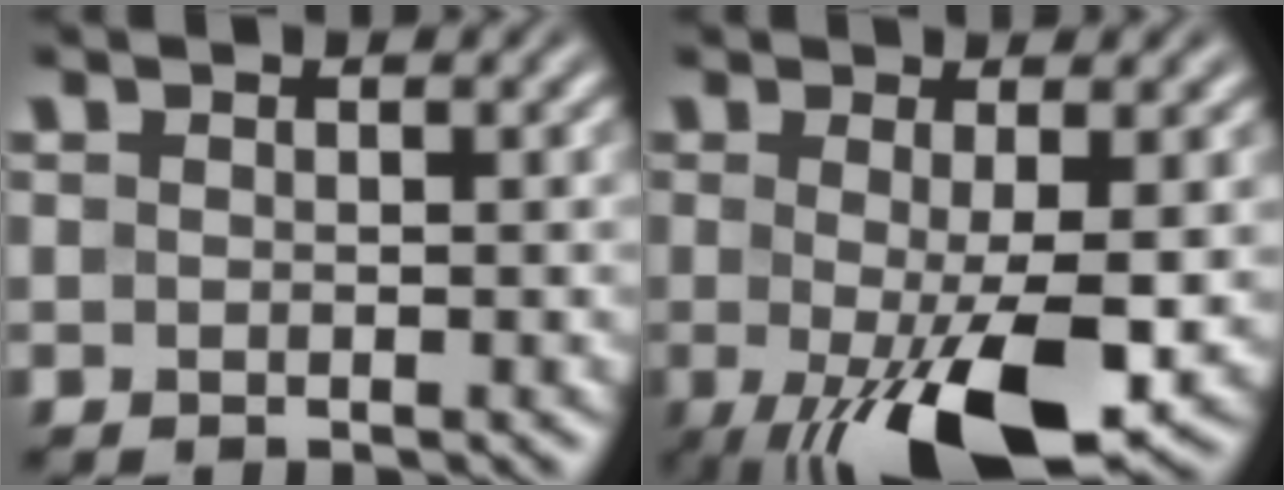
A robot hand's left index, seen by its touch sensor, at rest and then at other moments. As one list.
[{"total": 8.7, "force": [-2.0, 2.1, 8.2], "torque": [-0.140, -0.022, -0.025]}]